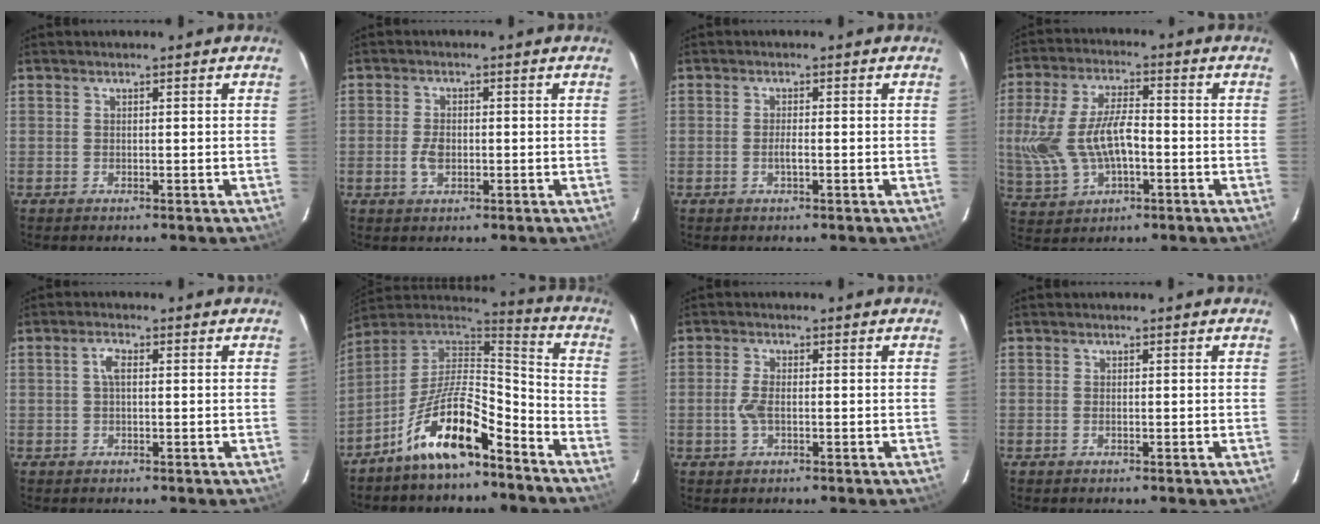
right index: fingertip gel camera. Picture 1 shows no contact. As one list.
[{"total": 3.4, "force": [-0.8, 2.0, 2.6], "torque": [-0.056, 0.000, -0.013]}, {"total": 1.5, "force": [-0.5, 0.1, 1.4], "torque": [-0.026, -0.002, -0.011]}, {"total": 13.6, "force": [-1.6, 6.8, 11.7], "torque": [-0.249, 0.004, -0.018]}, {"total": 2.2, "force": [0.2, 0.9, 2.0], "torque": [-0.042, 0.008, 0.004]}, {"total": 14.9, "force": [-8.9, 4.8, 11.0], "torque": [-0.210, 0.016, -0.164]}, {"total": 3.2, "force": [-0.6, 1.4, 2.8], "torque": [-0.064, 0.000, -0.011]}, {"total": 0.5, "force": [-0.1, 0.2, 0.5], "torque": [-0.011, 0.000, -0.003]}]